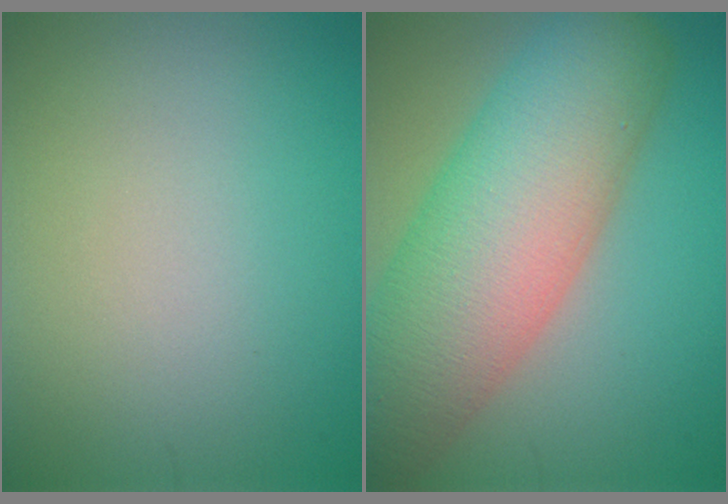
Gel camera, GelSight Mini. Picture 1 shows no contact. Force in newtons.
{"total": 11.9, "press": 11.9, "slide": 0.6}